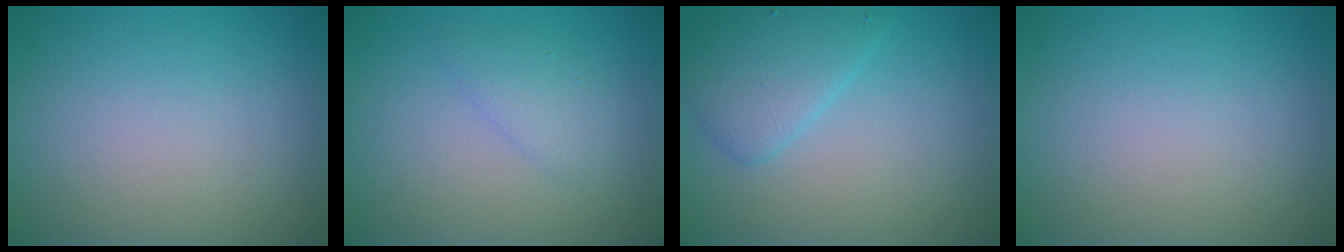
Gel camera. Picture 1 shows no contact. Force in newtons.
{"total": 1.7, "press": 1.7, "slide": 0.2}
{"total": 3.3, "press": 3.3, "slide": 0.1}
{"total": 0.0}